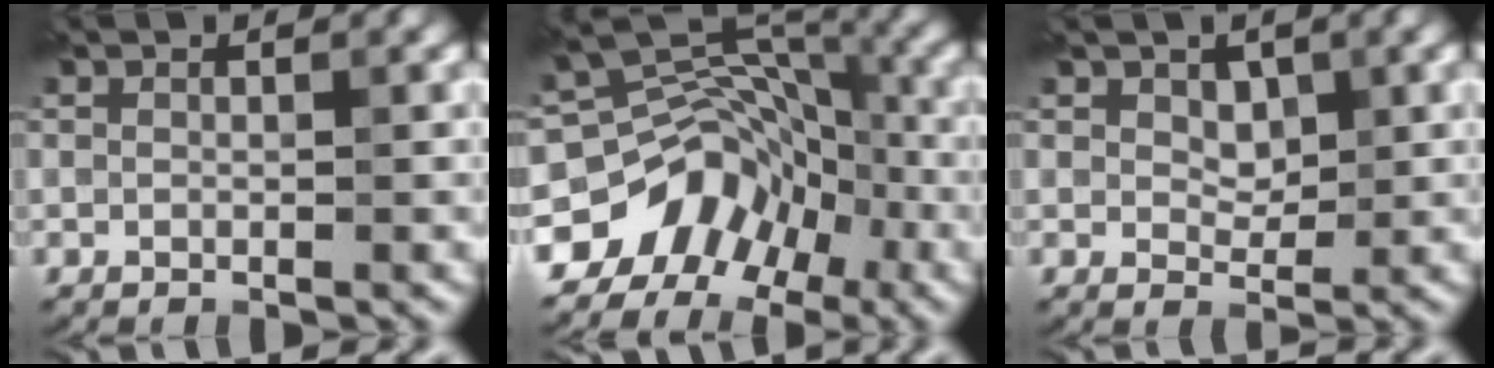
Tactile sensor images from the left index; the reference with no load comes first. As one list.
[{"total": 9.4, "force": [-5.7, 6.8, 3.1], "torque": [-0.025, 0.032, -0.093]}, {"total": 2.0, "force": [1.0, 1.4, 0.9], "torque": [-0.017, 0.000, 0.013]}]